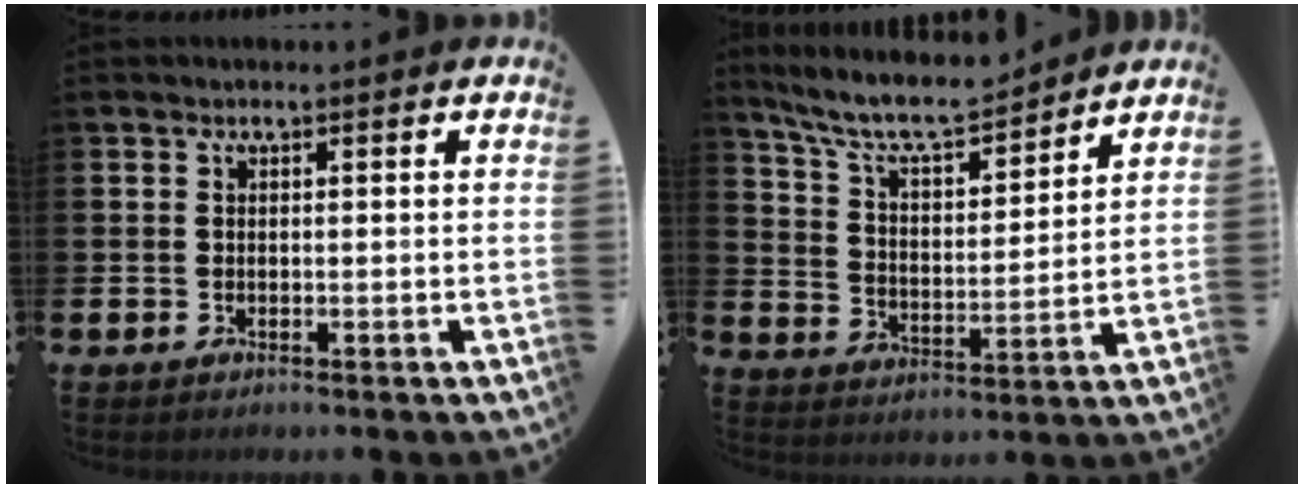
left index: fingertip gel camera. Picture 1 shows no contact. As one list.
[{"total": 8.6, "force": [7.9, 1.6, 3.1], "torque": [-0.084, -0.051, 0.137]}]